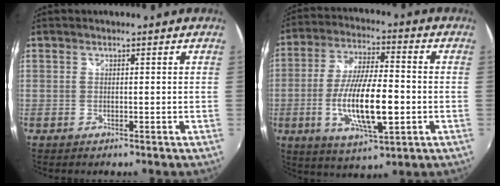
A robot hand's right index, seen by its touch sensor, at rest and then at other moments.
{"total": 15.4, "force": [-3.5, 4.4, 14.3], "torque": [-0.278, -0.014, -0.058]}